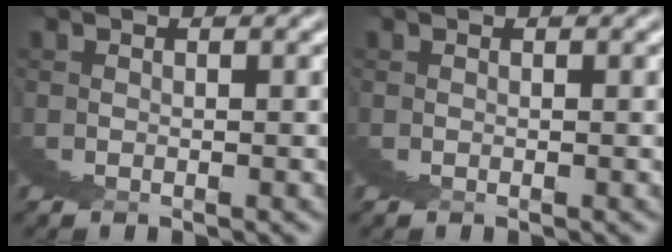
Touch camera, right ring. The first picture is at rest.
{"total": 0.0}